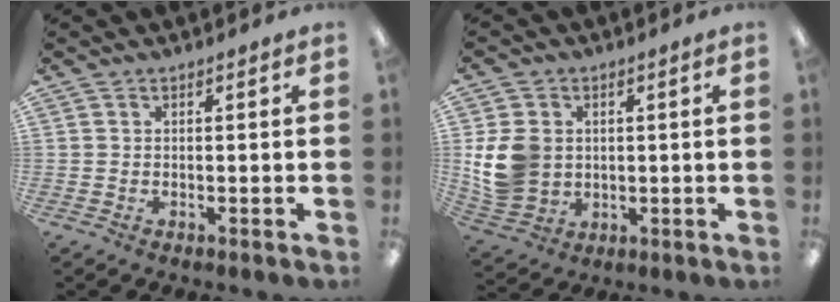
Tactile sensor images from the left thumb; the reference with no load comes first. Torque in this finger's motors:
{"motor_torque": [0.00, 0.38, 0.07, -0.06, 0.08]}